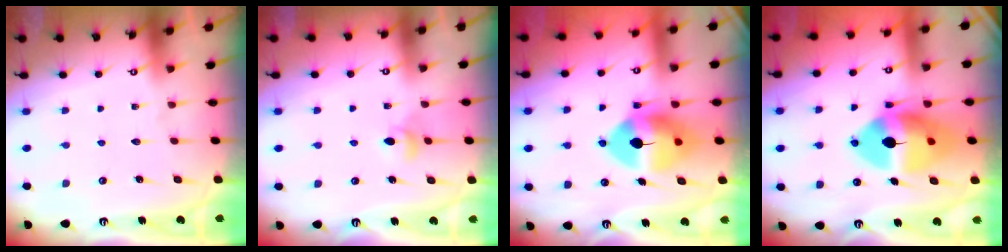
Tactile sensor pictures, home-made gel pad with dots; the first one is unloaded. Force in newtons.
{"total": 4.1, "press": 4.0, "slide": 0.8}
{"total": 14.0, "press": 13.8, "slide": 2.3}
{"total": 18.2, "press": 18.0, "slide": 2.7}